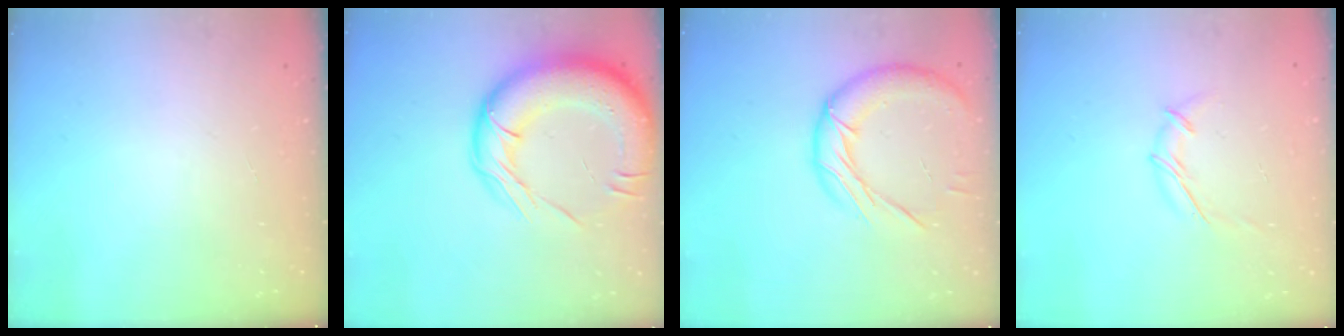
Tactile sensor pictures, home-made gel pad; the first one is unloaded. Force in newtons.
{"total": 22.4, "press": 21.9, "slide": 5.0}
{"total": 14.5, "press": 14.4, "slide": 1.5}
{"total": 6.0, "press": 6.0, "slide": 0.7}